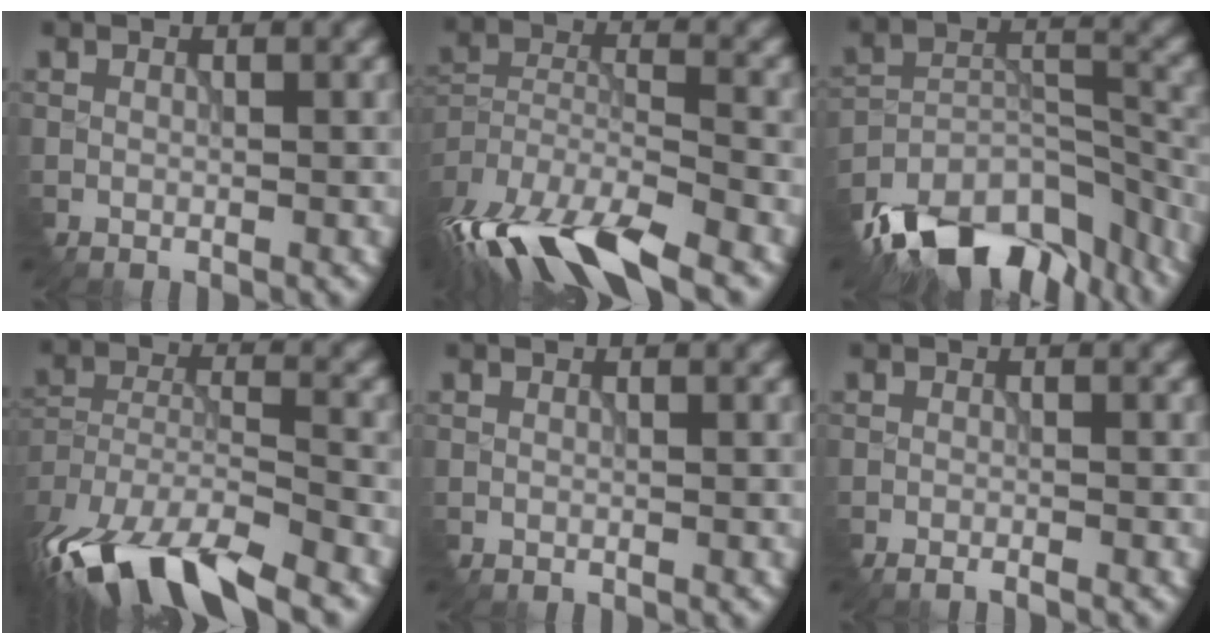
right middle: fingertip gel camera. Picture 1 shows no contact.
{"total": 12.8, "force": [-10.1, 3.8, 6.9], "torque": [-0.152, -0.027, -0.164]}
{"total": 13.5, "force": [-10.9, 6.0, 5.4], "torque": [-0.115, -0.004, -0.167]}
{"total": 13.4, "force": [-10.3, 4.5, 7.2], "torque": [-0.160, -0.038, -0.164]}
{"total": 0.0}
{"total": 1.3, "force": [-1.2, 0.0, 0.6], "torque": [-0.016, -0.006, -0.022]}